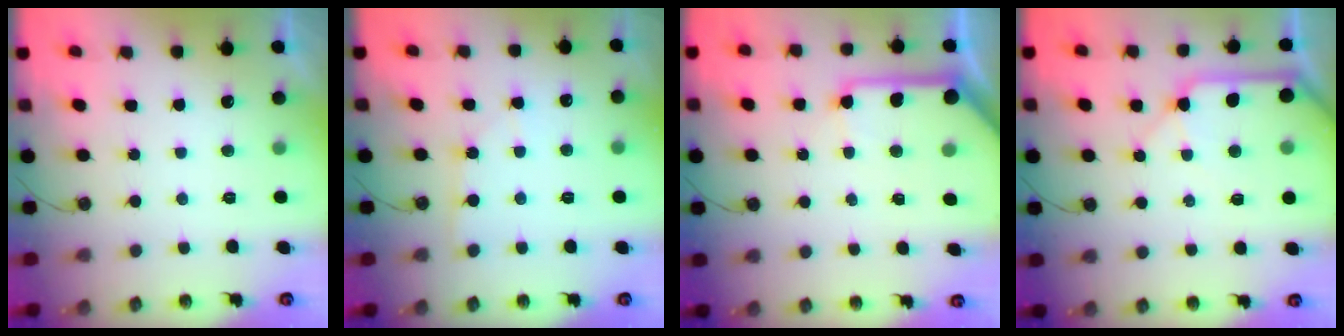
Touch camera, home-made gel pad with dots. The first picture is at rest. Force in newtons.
{"total": 3.9, "press": 3.9, "slide": 0.5}
{"total": 11.3, "press": 11.3, "slide": 0.8}
{"total": 10.5, "press": 10.4, "slide": 1.6}